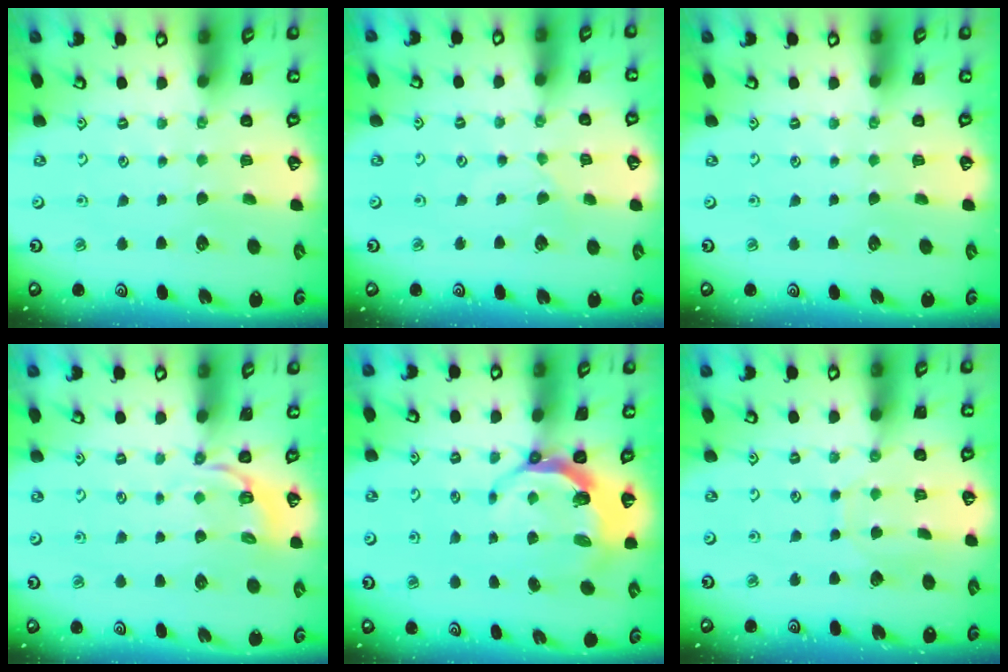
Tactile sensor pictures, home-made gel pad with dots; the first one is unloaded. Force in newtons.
{"total": 1.8, "press": 1.7, "slide": 0.4}
{"total": 0.0}
{"total": 4.2, "press": 3.2, "slide": 2.6}
{"total": 5.5, "press": 4.1, "slide": 3.7}
{"total": 6.3, "press": 6.3, "slide": 0.7}